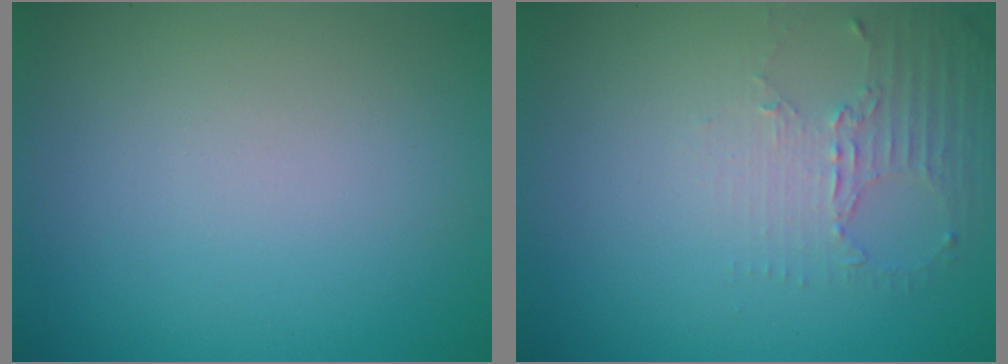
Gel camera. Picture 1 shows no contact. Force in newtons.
{"total": 2.2, "press": 1.7, "slide": 1.5}